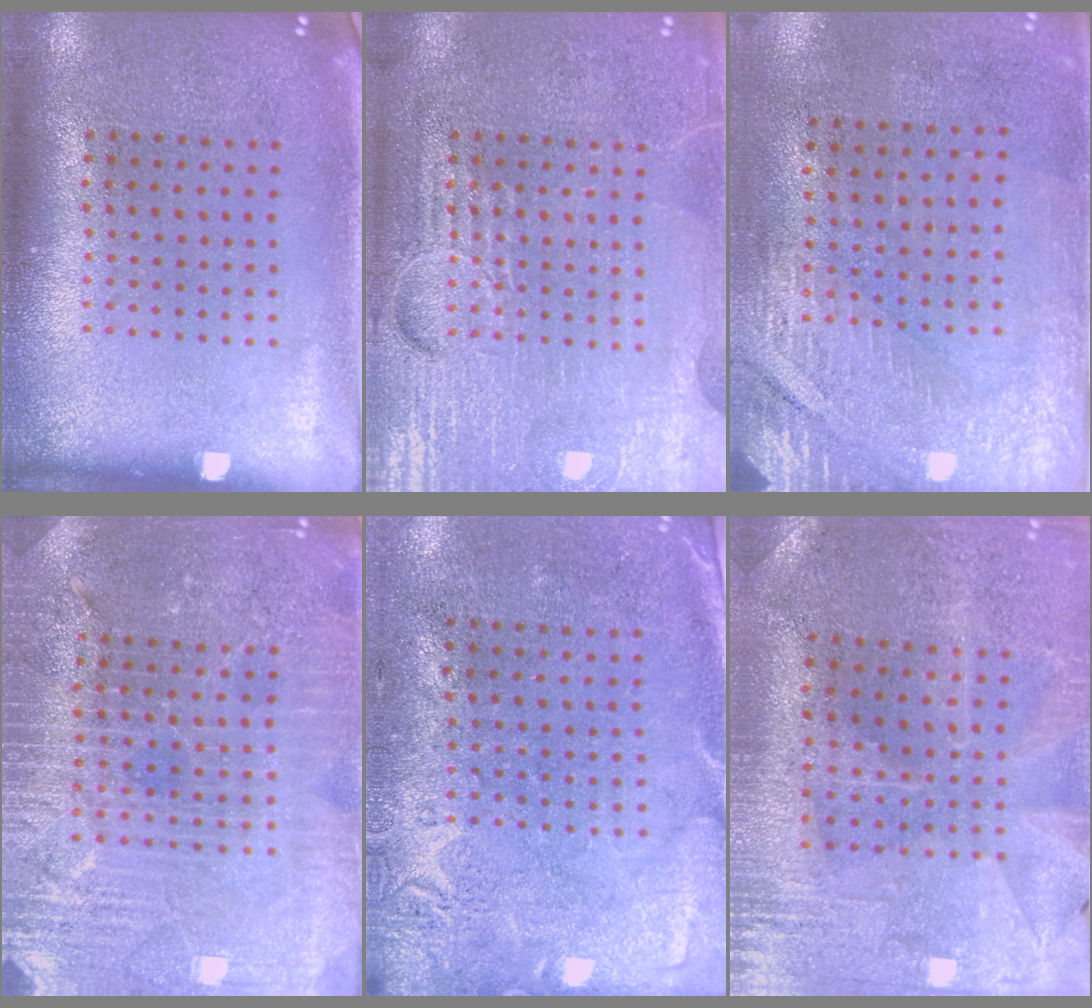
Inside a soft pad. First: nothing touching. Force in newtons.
{"total": 6.2, "press": 6.1, "slide": 0.8}
{"total": 2.8, "press": 2.4, "slide": 1.4}
{"total": 4.0, "press": 3.8, "slide": 1.2}
{"total": 2.8, "press": 2.2, "slide": 1.7}
{"total": 0.9, "press": 0.8, "slide": 0.3}